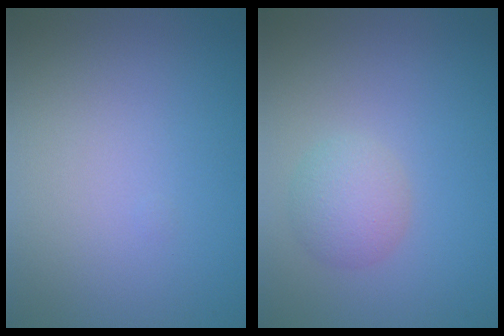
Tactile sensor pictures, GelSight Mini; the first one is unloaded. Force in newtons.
{"total": 2.7, "press": 2.7, "slide": 0.2}